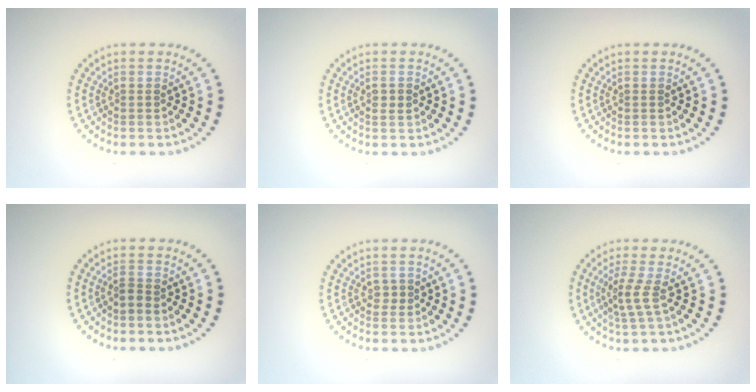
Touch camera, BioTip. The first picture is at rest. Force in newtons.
{"total": 1.0, "press": 1.0, "slide": 0.3}
{"total": 0.0}
{"total": 1.0, "press": 0.8, "slide": 0.6}
{"total": 0.9, "press": 0.9, "slide": 0.2}
{"total": 2.2, "press": 1.5, "slide": 1.6}